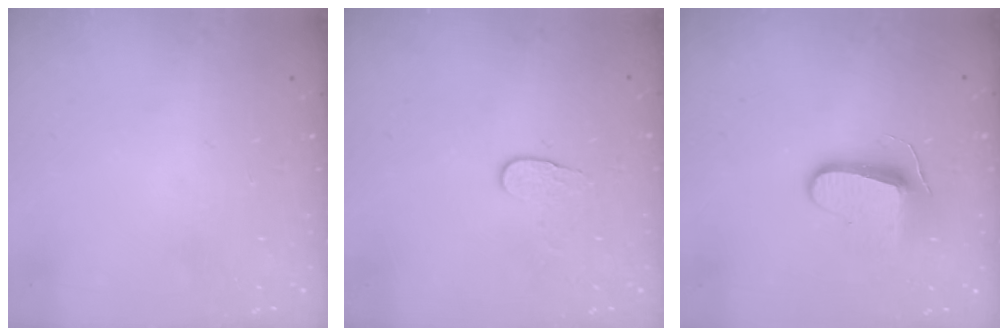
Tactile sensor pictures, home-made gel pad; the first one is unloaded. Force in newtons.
{"total": 4.0, "press": 4.0, "slide": 0.5}
{"total": 9.2, "press": 9.2, "slide": 0.7}